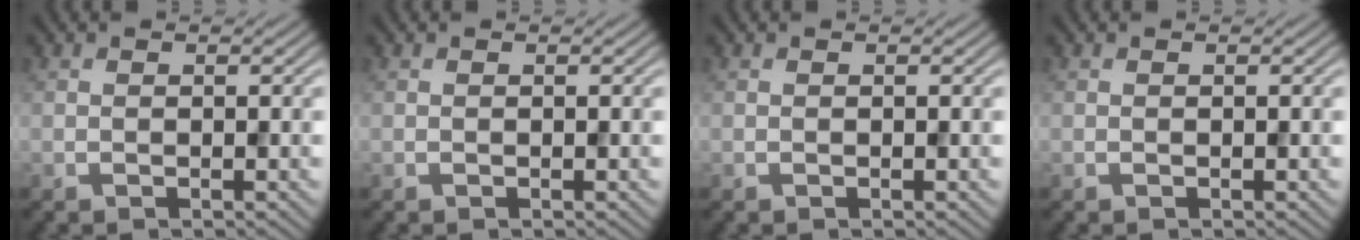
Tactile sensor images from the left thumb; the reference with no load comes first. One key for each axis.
{"total": 0.0}
{"total": 0.0}
{"total": 0.0}